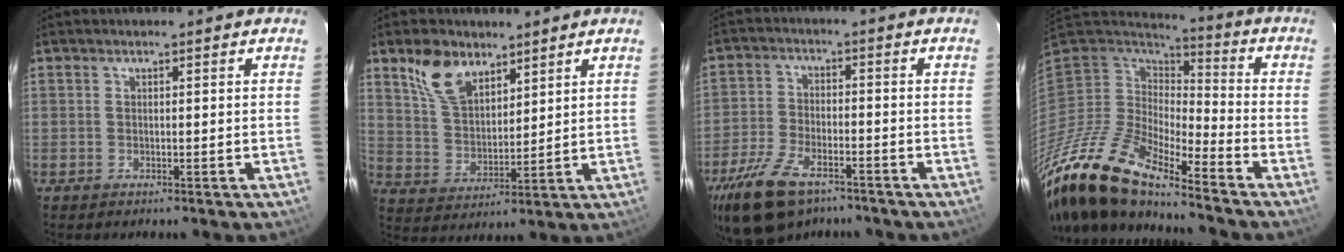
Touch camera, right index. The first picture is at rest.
{"total": 10.1, "force": [6.6, 5.6, 5.3], "torque": [-0.103, 0.017, 0.136]}
{"total": 13.5, "force": [-9.2, 6.6, 7.4], "torque": [-0.182, -0.019, -0.170]}
{"total": 19.5, "force": [-15.5, 3.8, 11.1], "torque": [-0.215, -0.042, -0.307]}